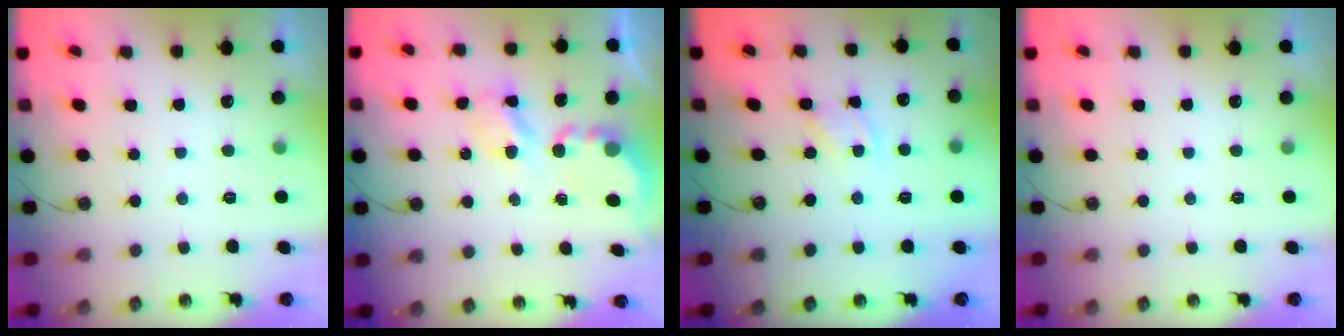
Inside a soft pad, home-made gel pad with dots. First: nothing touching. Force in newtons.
{"total": 5.6, "press": 5.6, "slide": 0.3}
{"total": 4.6, "press": 4.5, "slide": 0.5}
{"total": 0.0}